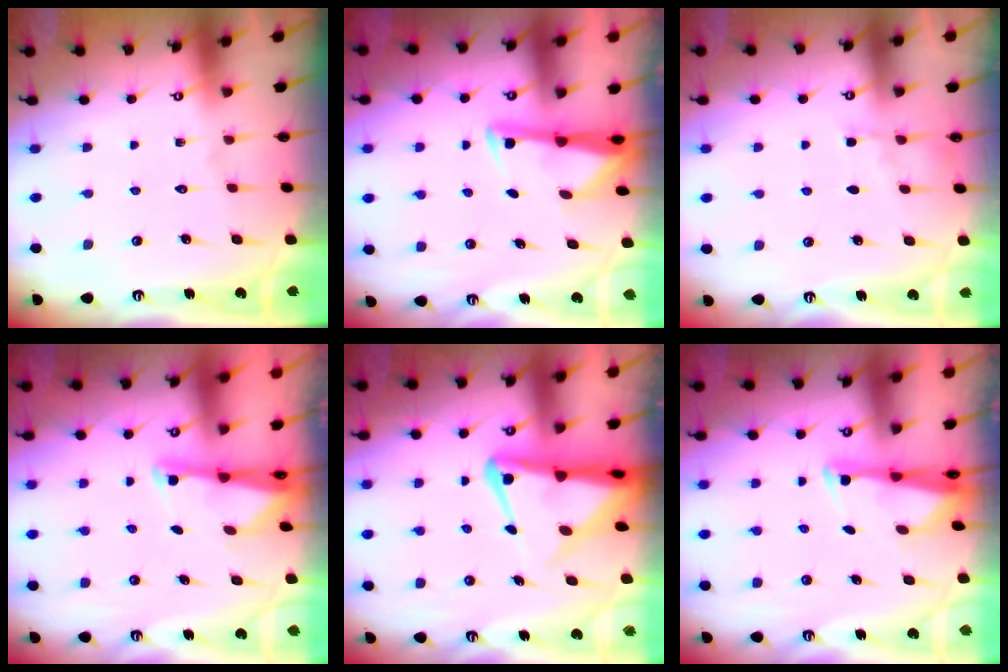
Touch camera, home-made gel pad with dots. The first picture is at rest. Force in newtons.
{"total": 3.1, "press": 3.1, "slide": 0.4}
{"total": 4.0, "press": 4.0, "slide": 0.5}
{"total": 1.8, "press": 1.8, "slide": 0.4}
{"total": 7.2, "press": 7.2, "slide": 0.8}
{"total": 2.9, "press": 2.8, "slide": 0.8}